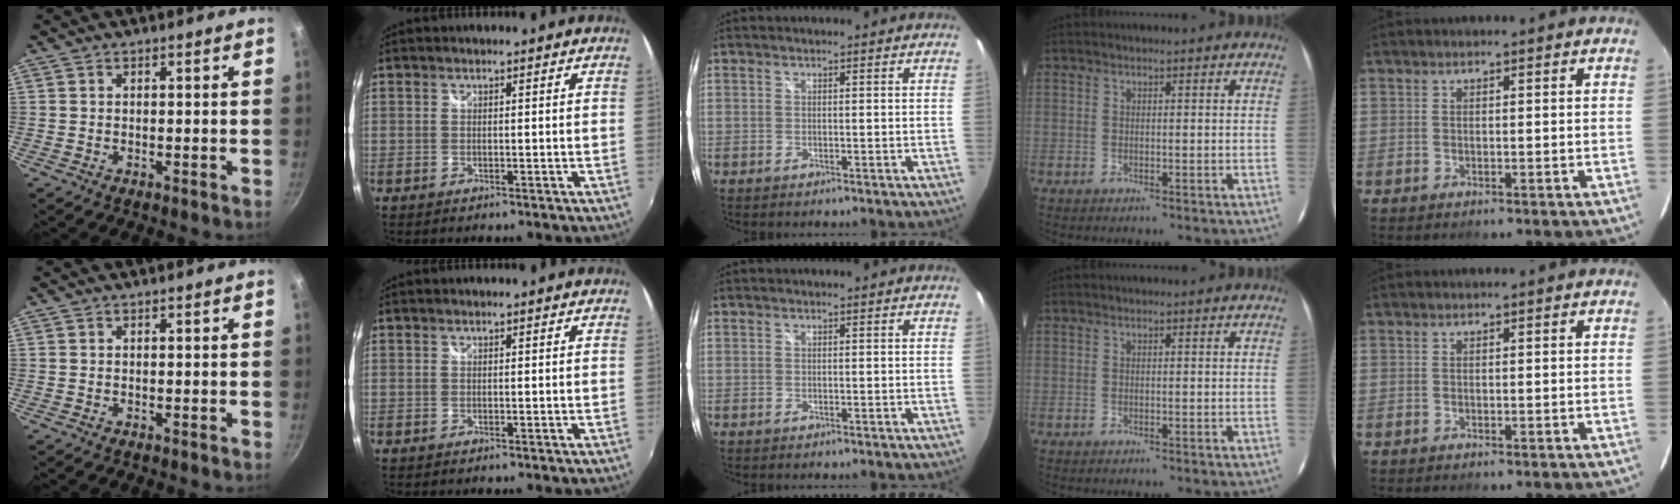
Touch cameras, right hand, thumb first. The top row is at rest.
{}